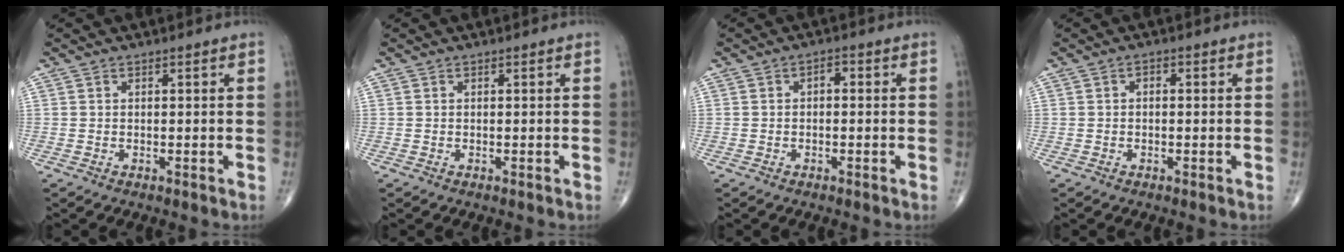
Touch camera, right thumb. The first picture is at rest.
{"total": 0.0}
{"total": 1.6, "force": [-0.1, 1.0, 1.2], "torque": [-0.013, 0.008, -0.008]}
{"total": 1.0, "force": [0.0, 0.6, 0.8], "torque": [-0.008, 0.005, -0.006]}